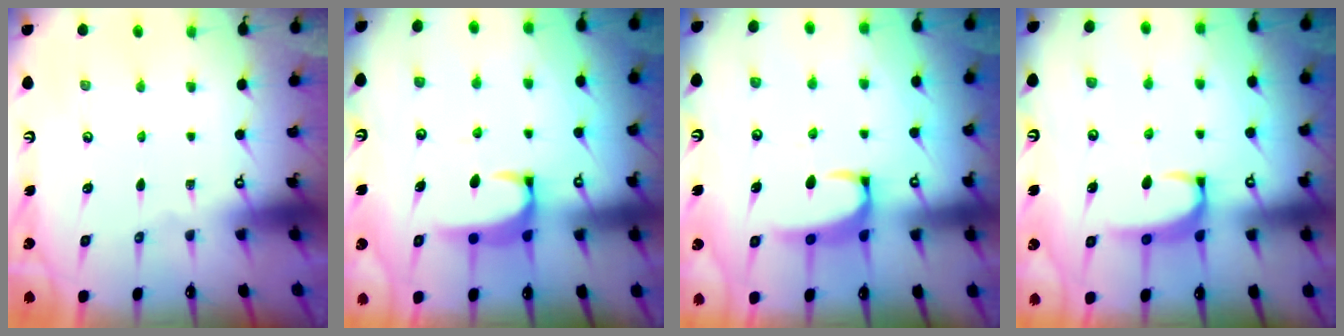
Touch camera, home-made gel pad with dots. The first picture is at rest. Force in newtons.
{"total": 2.1, "press": 2.0, "slide": 0.3}
{"total": 2.6, "press": 2.5, "slide": 0.7}
{"total": 2.2, "press": 2.1, "slide": 0.7}